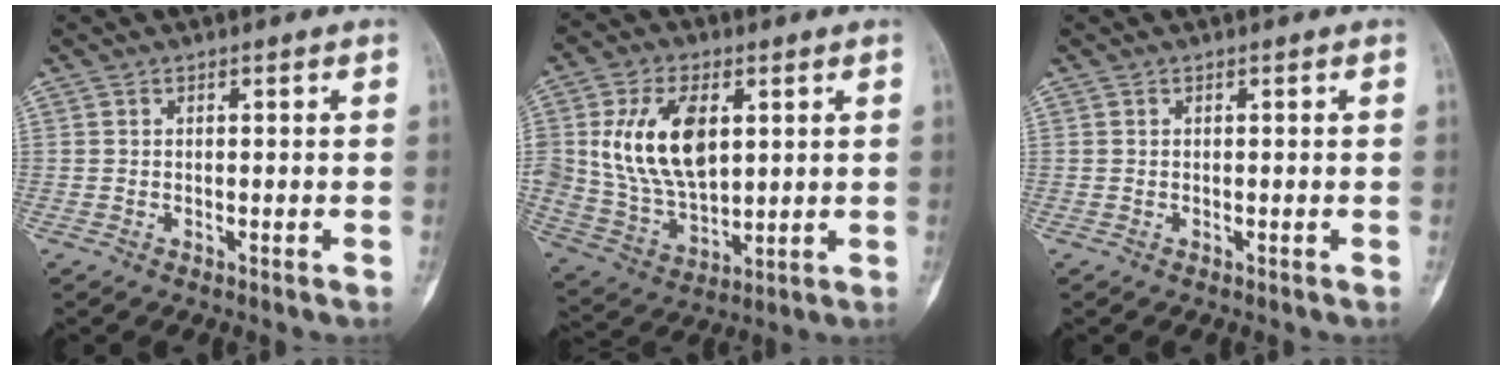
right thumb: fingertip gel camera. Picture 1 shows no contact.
{"total": 16.6, "force": [3.7, 9.9, 12.7], "torque": [-0.216, -0.010, 0.080]}
{"total": 0.0}